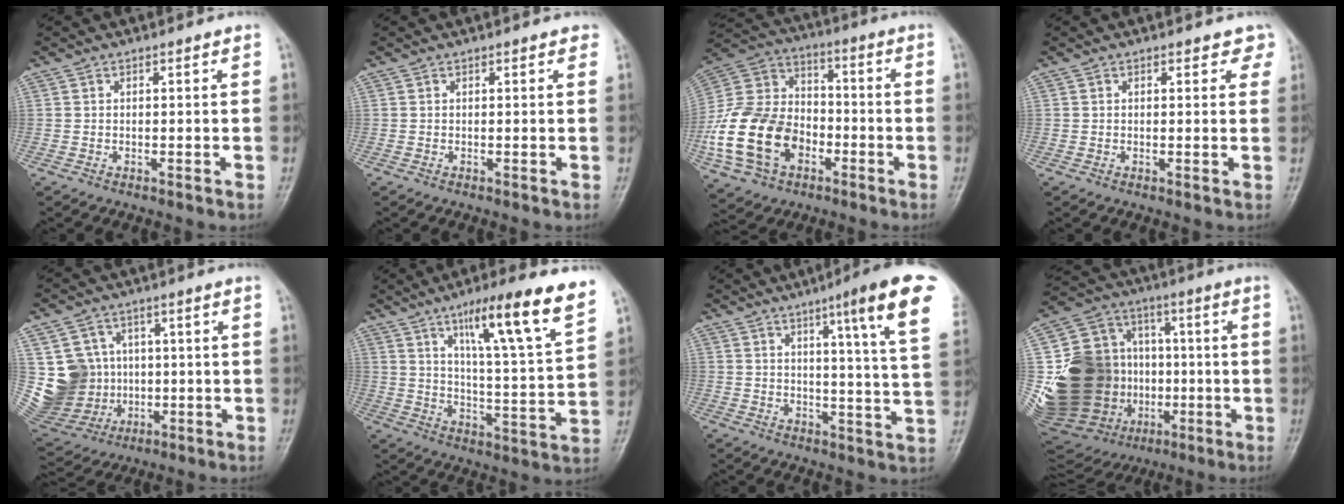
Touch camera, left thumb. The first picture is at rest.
{"total": 0.8, "force": [0.6, 0.4, 0.4], "torque": [-0.003, -0.001, 0.001]}
{"total": 20.1, "force": [-6.5, 14.7, 12.1], "torque": [-0.226, 0.049, -0.117]}
{"total": 2.7, "force": [1.9, 1.9, 0.8], "torque": [0.026, -0.006, 0.013]}
{"total": 14.4, "force": [1.2, 13.4, 5.0], "torque": [-0.077, 0.020, 0.049]}
{"total": 17.5, "force": [10.4, 1.7, 13.9], "torque": [-0.200, -0.047, 0.163]}
{"total": 15.6, "force": [7.8, 0.7, 13.5], "torque": [-0.175, -0.035, 0.093]}
{"total": 31.3, "force": [-3.1, 24.3, 19.4], "torque": [-0.385, 0.053, -0.026]}